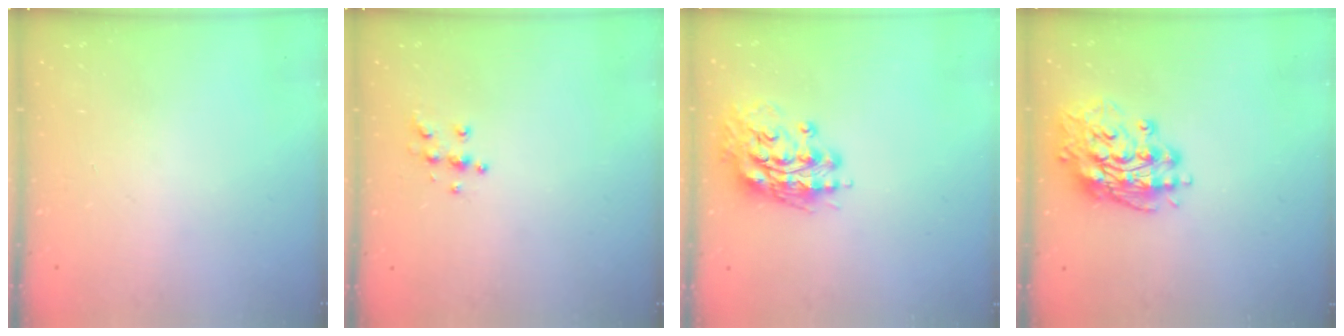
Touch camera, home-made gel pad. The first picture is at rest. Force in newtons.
{"total": 5.9, "press": 5.9, "slide": 0.2}
{"total": 13.2, "press": 13.1, "slide": 1.9}
{"total": 15.4, "press": 15.2, "slide": 2.6}